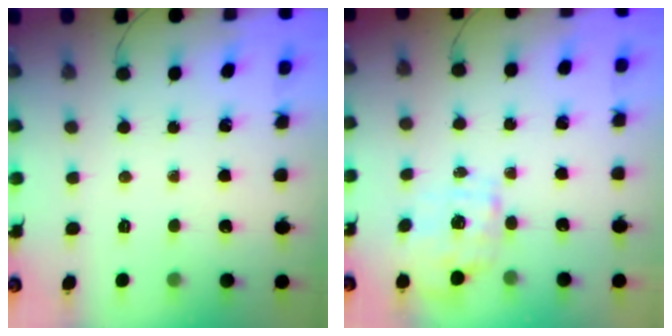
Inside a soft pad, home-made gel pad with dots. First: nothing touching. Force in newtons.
{"total": 1.9, "press": 1.8, "slide": 0.6}